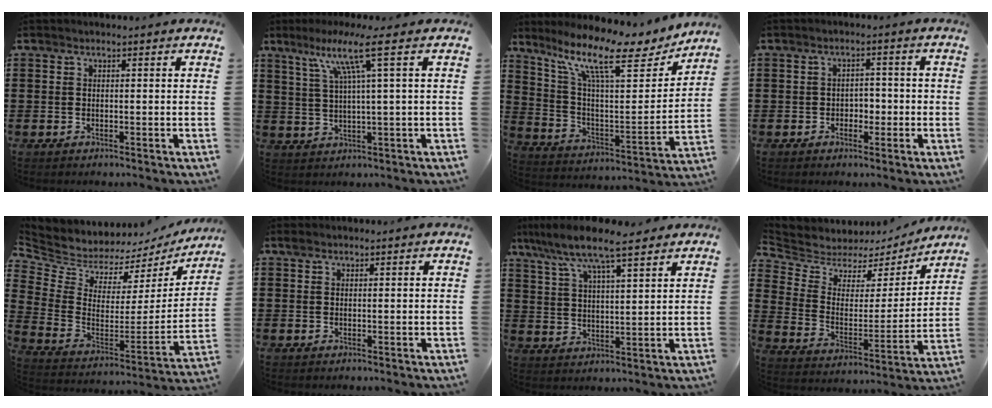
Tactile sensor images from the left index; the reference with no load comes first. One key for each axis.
{"total": 8.4, "fx": 3.6, "fy": -0.3, "fz": 7.5, "tx": -0.155, "ty": 0.004, "tz": 0.057}
{"total": 13.1, "fx": 9.2, "fy": 3.1, "fz": 8.8, "tx": -0.185, "ty": -0.046, "tz": 0.152}
{"total": 2.3, "fx": -1.0, "fy": 1.7, "fz": 1.1, "tx": -0.027, "ty": 0.006, "tz": -0.025}
{"total": 5.7, "fx": 5.5, "fy": 1.4, "fz": 0.2, "tx": -0.047, "ty": -0.060, "tz": 0.093}
{"total": 1.3, "fx": 0.8, "fy": 0.8, "fz": 0.6, "tx": -0.016, "ty": 0.006, "tz": 0.015}
{"total": 8.1, "fx": 6.5, "fy": 1.2, "fz": 4.7, "tx": -0.113, "ty": -0.020, "tz": 0.113}
{"total": 5.0, "fx": 4.4, "fy": 2.4, "fz": 0.3, "tx": -0.043, "ty": -0.032, "tz": 0.071}